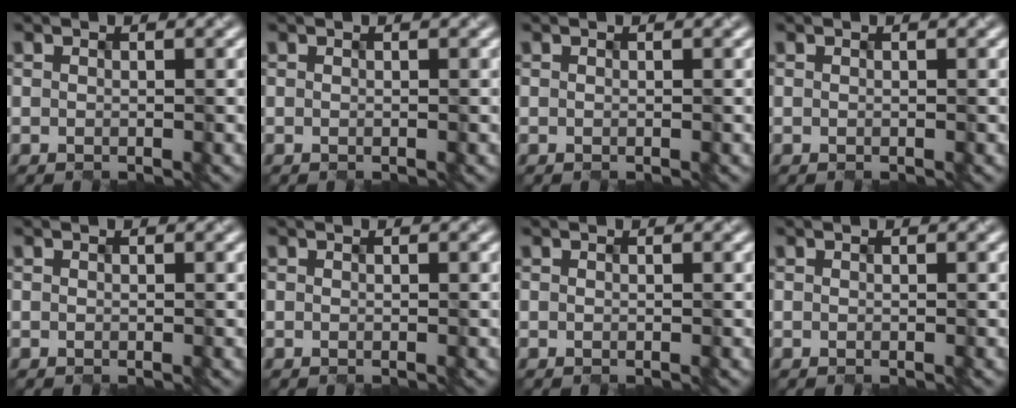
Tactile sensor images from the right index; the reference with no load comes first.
{"total": 0.0}
{"total": 0.0}
{"total": 0.0}
{"total": 0.0}
{"total": 0.0}
{"total": 0.0}
{"total": 0.0}